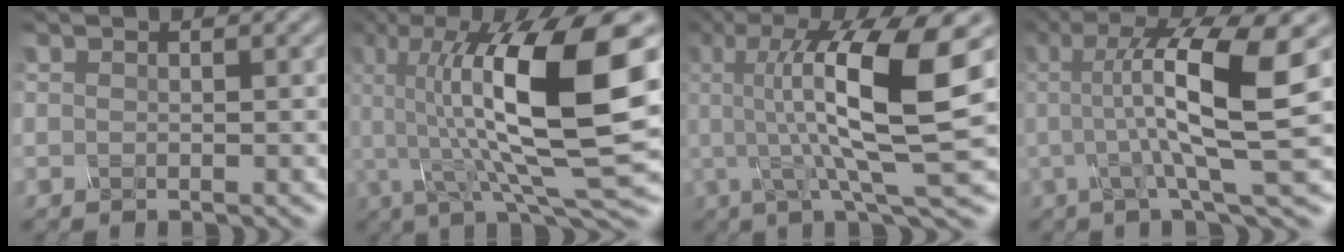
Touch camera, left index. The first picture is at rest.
{"total": 14.3, "force": [1.9, 3.6, 13.7], "torque": [-0.230, 0.005, 0.035]}
{"total": 11.6, "force": [1.9, 2.4, 11.2], "torque": [-0.177, 0.001, 0.036]}
{"total": 9.8, "force": [1.0, 1.7, 9.6], "torque": [-0.135, 0.004, 0.015]}